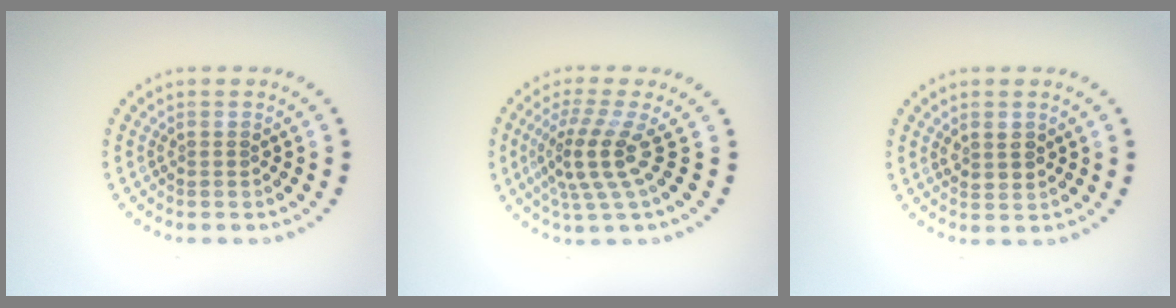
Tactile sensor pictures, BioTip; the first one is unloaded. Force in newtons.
{"total": 4.0, "press": 2.8, "slide": 2.9}
{"total": 1.6, "press": 1.5, "slide": 0.6}